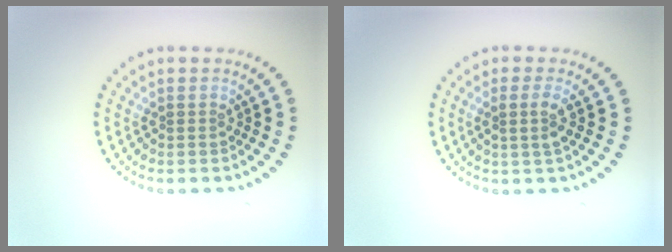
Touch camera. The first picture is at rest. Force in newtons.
{"total": 1.8, "press": 1.5, "slide": 1.1}